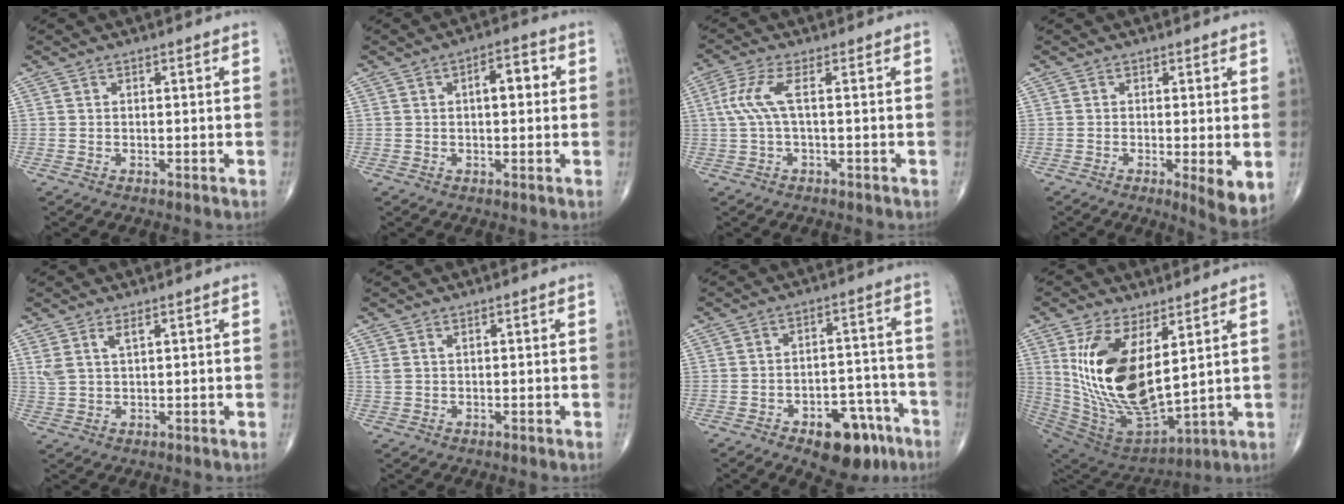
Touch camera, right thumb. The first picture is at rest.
{"total": 5.4, "force": [0.9, 2.4, 4.7], "torque": [-0.053, 0.014, 0.007]}
{"total": 5.2, "force": [0.4, 1.0, 5.1], "torque": [-0.144, 0.014, 0.008]}
{"total": 5.6, "force": [-1.0, 1.3, 5.3], "torque": [-0.082, -0.018, -0.017]}
{"total": 3.4, "force": [1.9, 1.1, 2.6], "torque": [-0.058, -0.004, 0.045]}
{"total": 1.2, "force": [0.7, 0.4, 0.9], "torque": [-0.023, 0.008, 0.020]}
{"total": 12.4, "force": [-7.1, 6.5, 7.8], "torque": [-0.072, 0.052, -0.093]}
{"total": 21.3, "force": [5.3, 10.0, 18.0], "torque": [-0.344, -0.042, 0.119]}